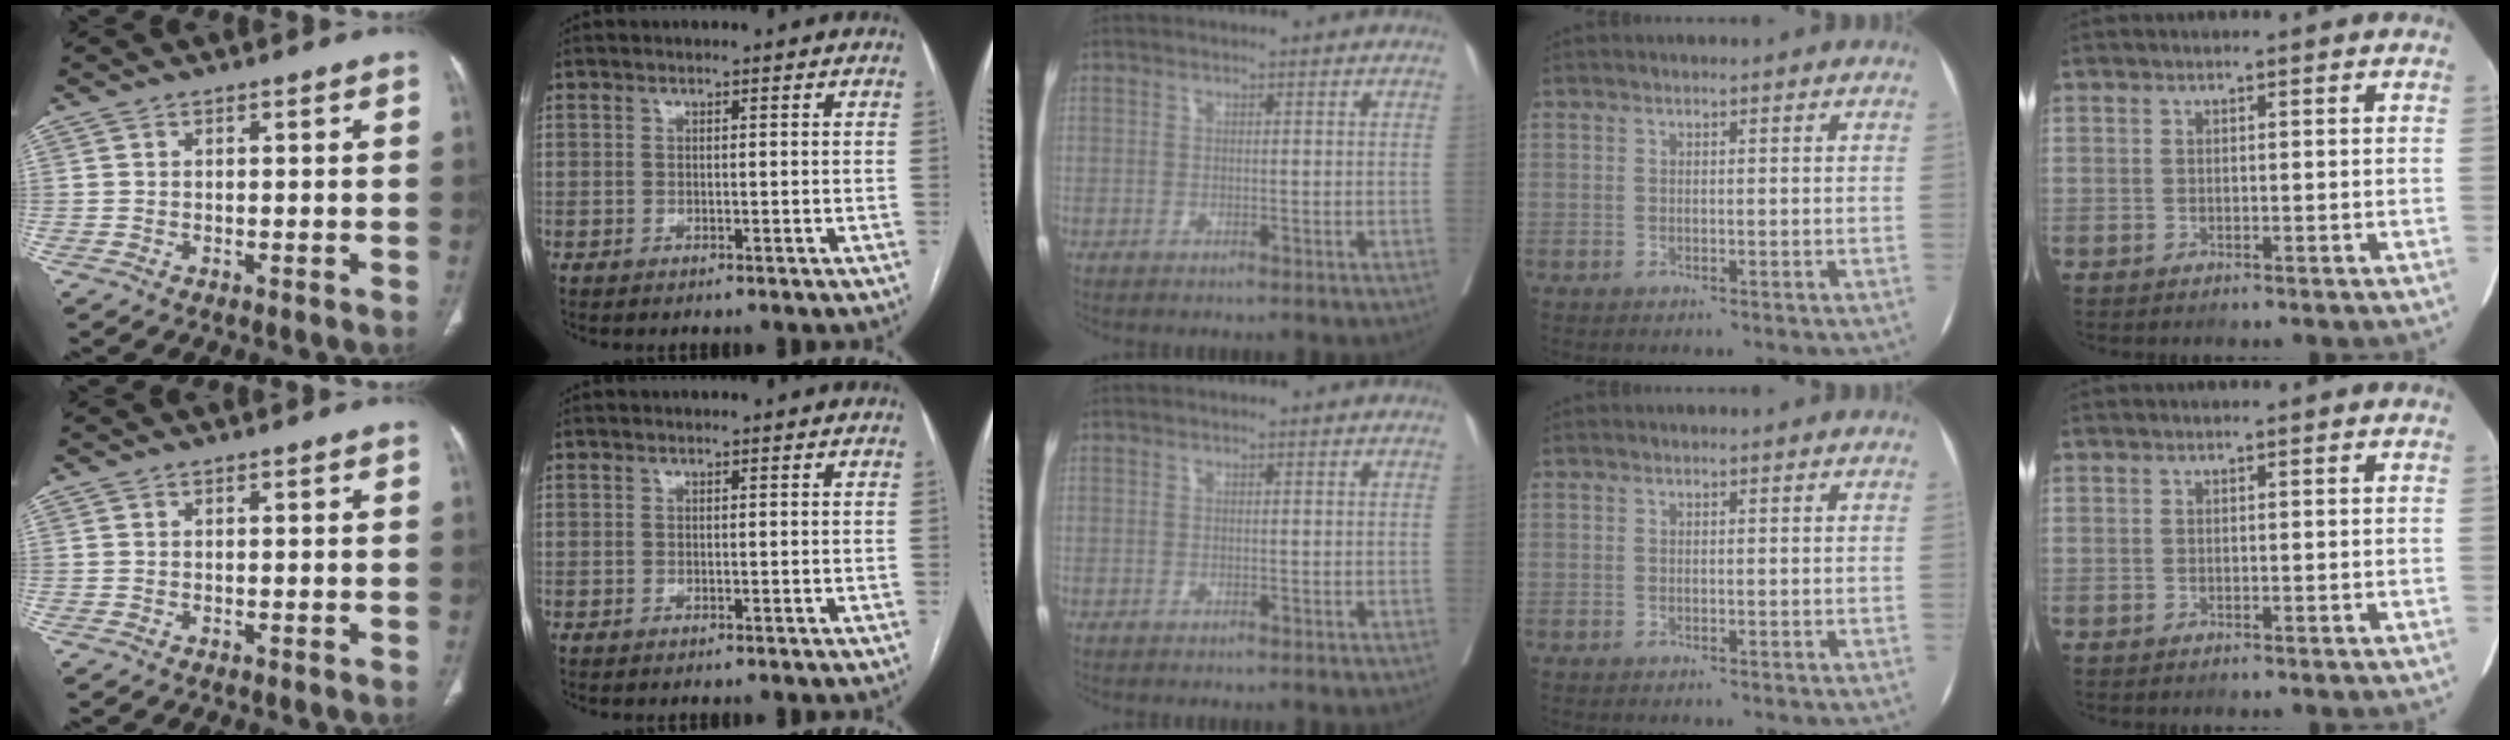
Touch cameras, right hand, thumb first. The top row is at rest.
{}